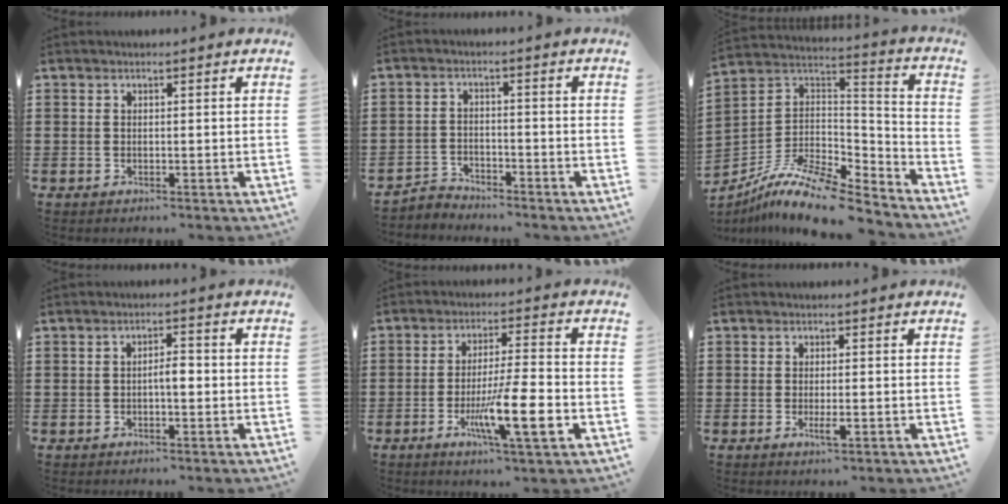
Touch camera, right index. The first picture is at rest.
{"total": 2.8, "force": [-2.7, 0.5, -0.2], "torque": [-0.007, 0.001, -0.060]}
{"total": 11.2, "force": [-8.9, 2.8, 6.2], "torque": [-0.123, 0.015, -0.175]}
{"total": 2.7, "force": [-0.5, 0.8, 2.5], "torque": [-0.046, 0.004, -0.010]}
{"total": 10.7, "force": [-3.6, 1.3, 10.0], "torque": [-0.188, -0.014, -0.065]}
{"total": 2.2, "force": [-0.8, 0.3, 2.1], "torque": [-0.042, -0.005, -0.017]}